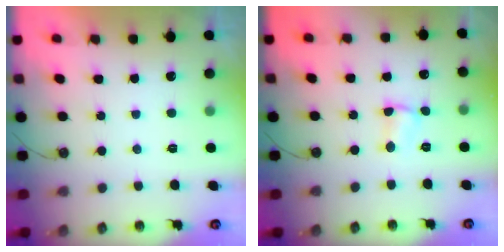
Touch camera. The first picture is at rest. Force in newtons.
{"total": 2.6, "press": 2.6, "slide": 0.4}